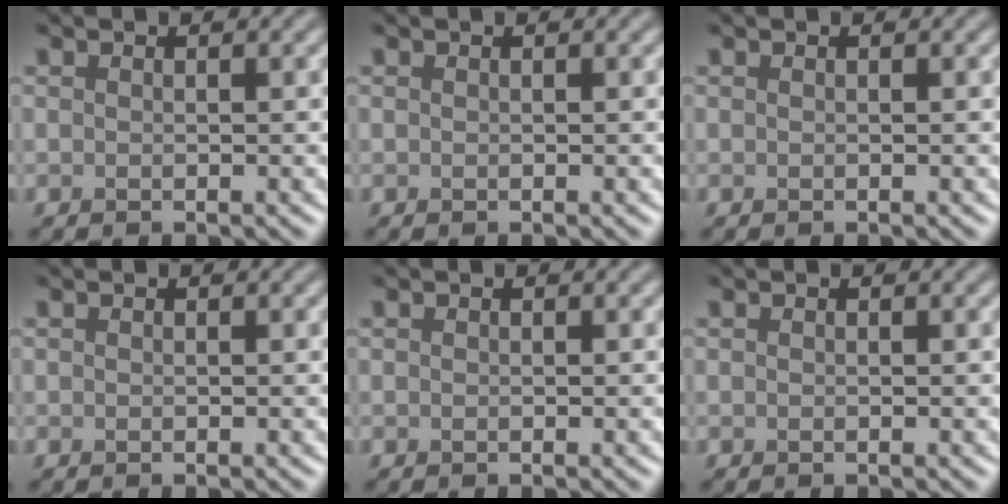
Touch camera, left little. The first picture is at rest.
{"total": 0.0}
{"total": 0.0}
{"total": 0.0}
{"total": 0.0}
{"total": 0.0}